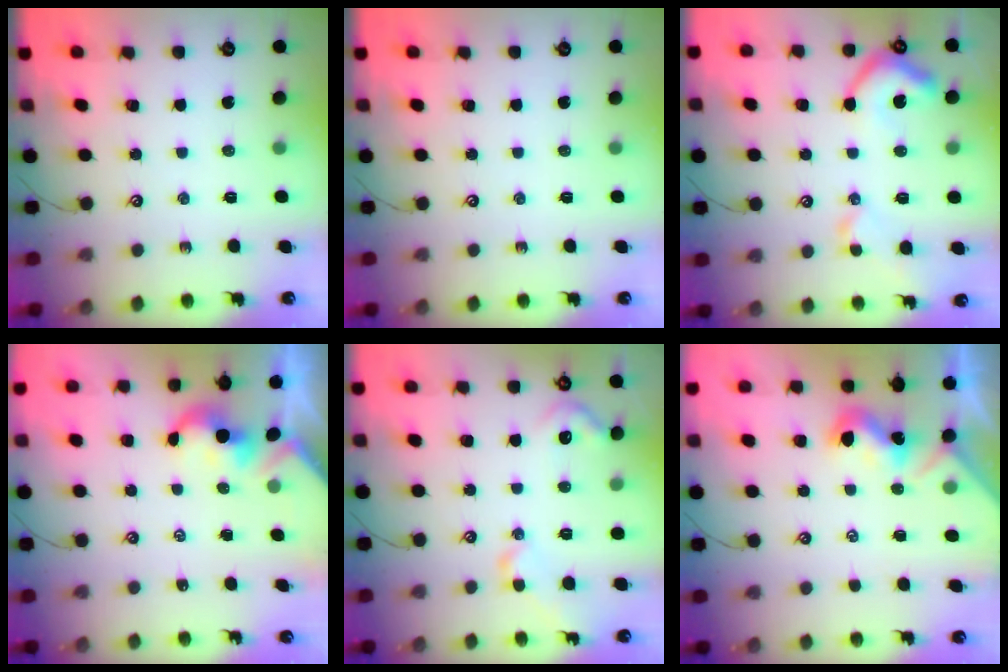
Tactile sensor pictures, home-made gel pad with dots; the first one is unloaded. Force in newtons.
{"total": 0.0}
{"total": 9.3, "press": 9.2, "slide": 1.2}
{"total": 1.3, "press": 1.3, "slide": 0.2}
{"total": 4.2, "press": 4.1, "slide": 0.4}
{"total": 1.3, "press": 1.2, "slide": 0.3}